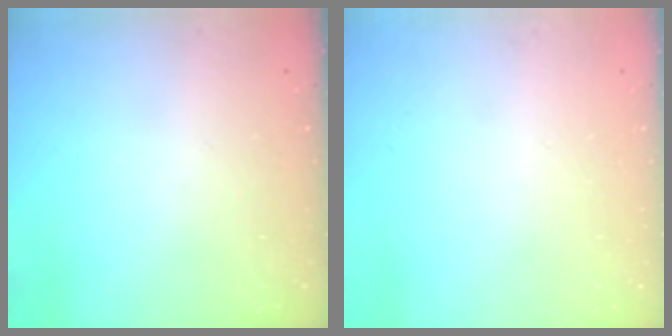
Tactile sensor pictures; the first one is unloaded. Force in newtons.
{"total": 0.0}